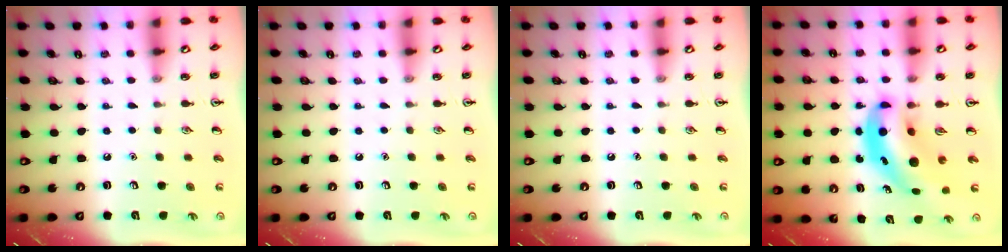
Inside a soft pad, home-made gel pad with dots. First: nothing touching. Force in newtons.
{"total": 0.0}
{"total": 0.0}
{"total": 8.0, "press": 7.6, "slide": 2.4}